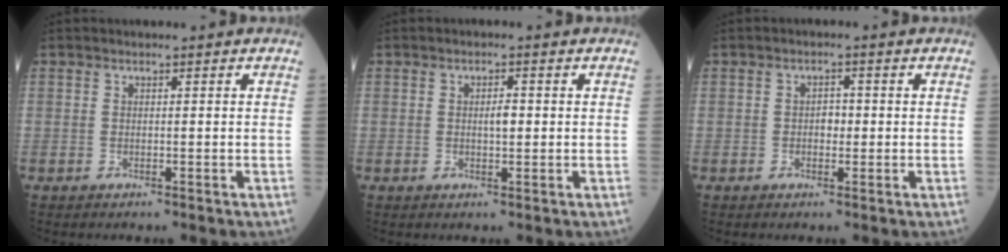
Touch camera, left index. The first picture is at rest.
{"total": 2.0, "force": [0.0, 0.7, 1.9], "torque": [-0.032, 0.000, -0.001]}
{"total": 2.1, "force": [-0.3, 1.3, 1.5], "torque": [-0.019, 0.003, -0.009]}